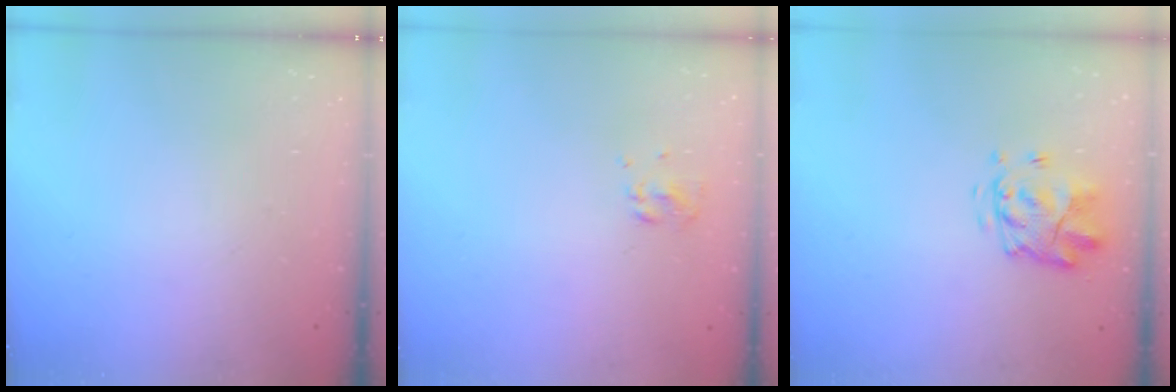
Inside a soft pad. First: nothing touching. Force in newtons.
{"total": 2.7, "press": 2.5, "slide": 0.8}
{"total": 3.8, "press": 3.5, "slide": 1.6}